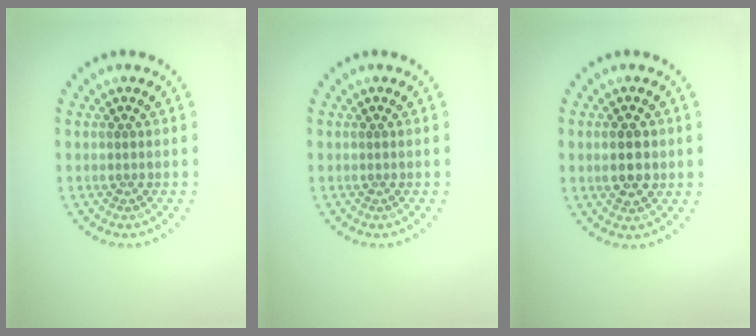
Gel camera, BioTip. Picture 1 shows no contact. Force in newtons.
{"total": 0.0}
{"total": 2.8, "press": 2.8, "slide": 0.1}